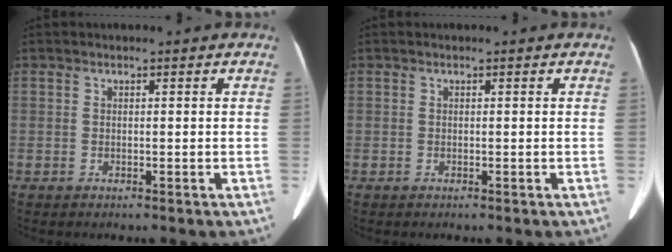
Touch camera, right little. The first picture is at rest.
{"total": 0.0}